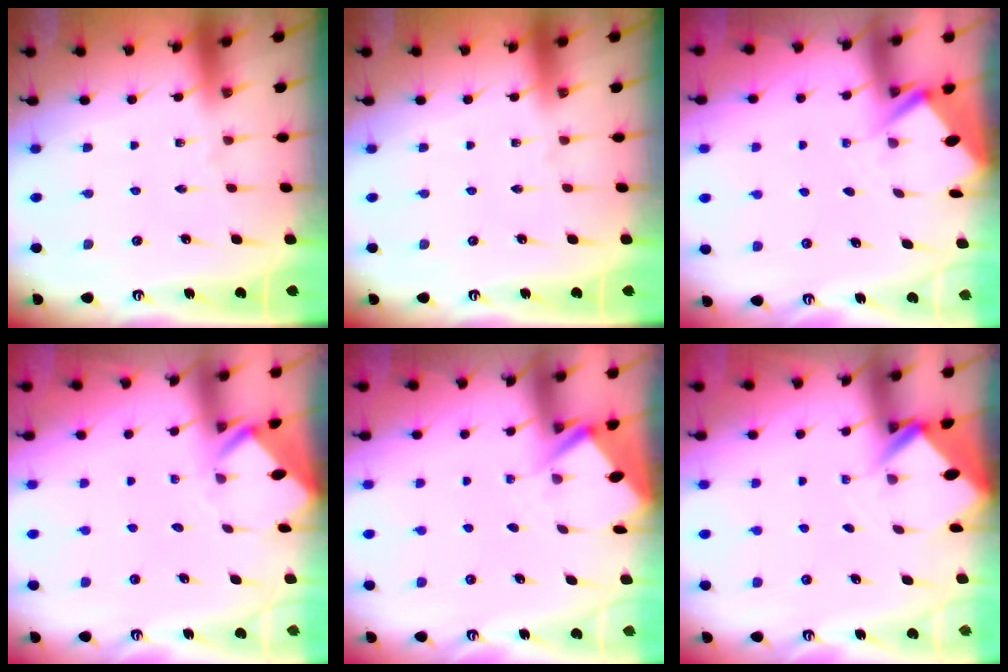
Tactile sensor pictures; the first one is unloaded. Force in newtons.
{"total": 0.0}
{"total": 3.0, "press": 2.9, "slide": 0.4}
{"total": 3.4, "press": 3.4, "slide": 0.2}
{"total": 3.0, "press": 2.9, "slide": 0.4}
{"total": 2.5, "press": 2.5, "slide": 0.1}